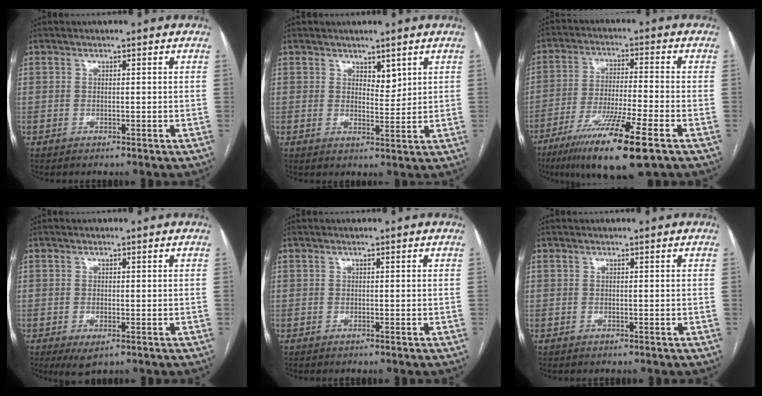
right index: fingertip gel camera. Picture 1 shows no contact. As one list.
[{"total": 2.6, "force": [1.8, 1.2, 1.5], "torque": [-0.021, -0.007, 0.035]}, {"total": 14.3, "force": [-8.3, 0.3, 11.7], "torque": [-0.217, -0.039, -0.144]}, {"total": 2.6, "force": [-1.1, 1.1, 2.1], "torque": [-0.032, -0.003, -0.010]}, {"total": 0.0}, {"total": 0.0}]